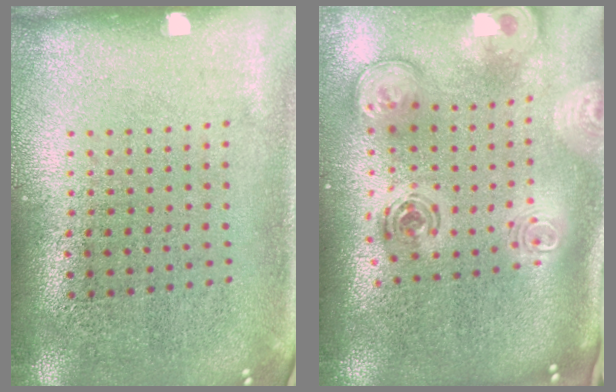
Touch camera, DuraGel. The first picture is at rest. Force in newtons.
{"total": 3.0, "press": 2.1, "slide": 2.1}